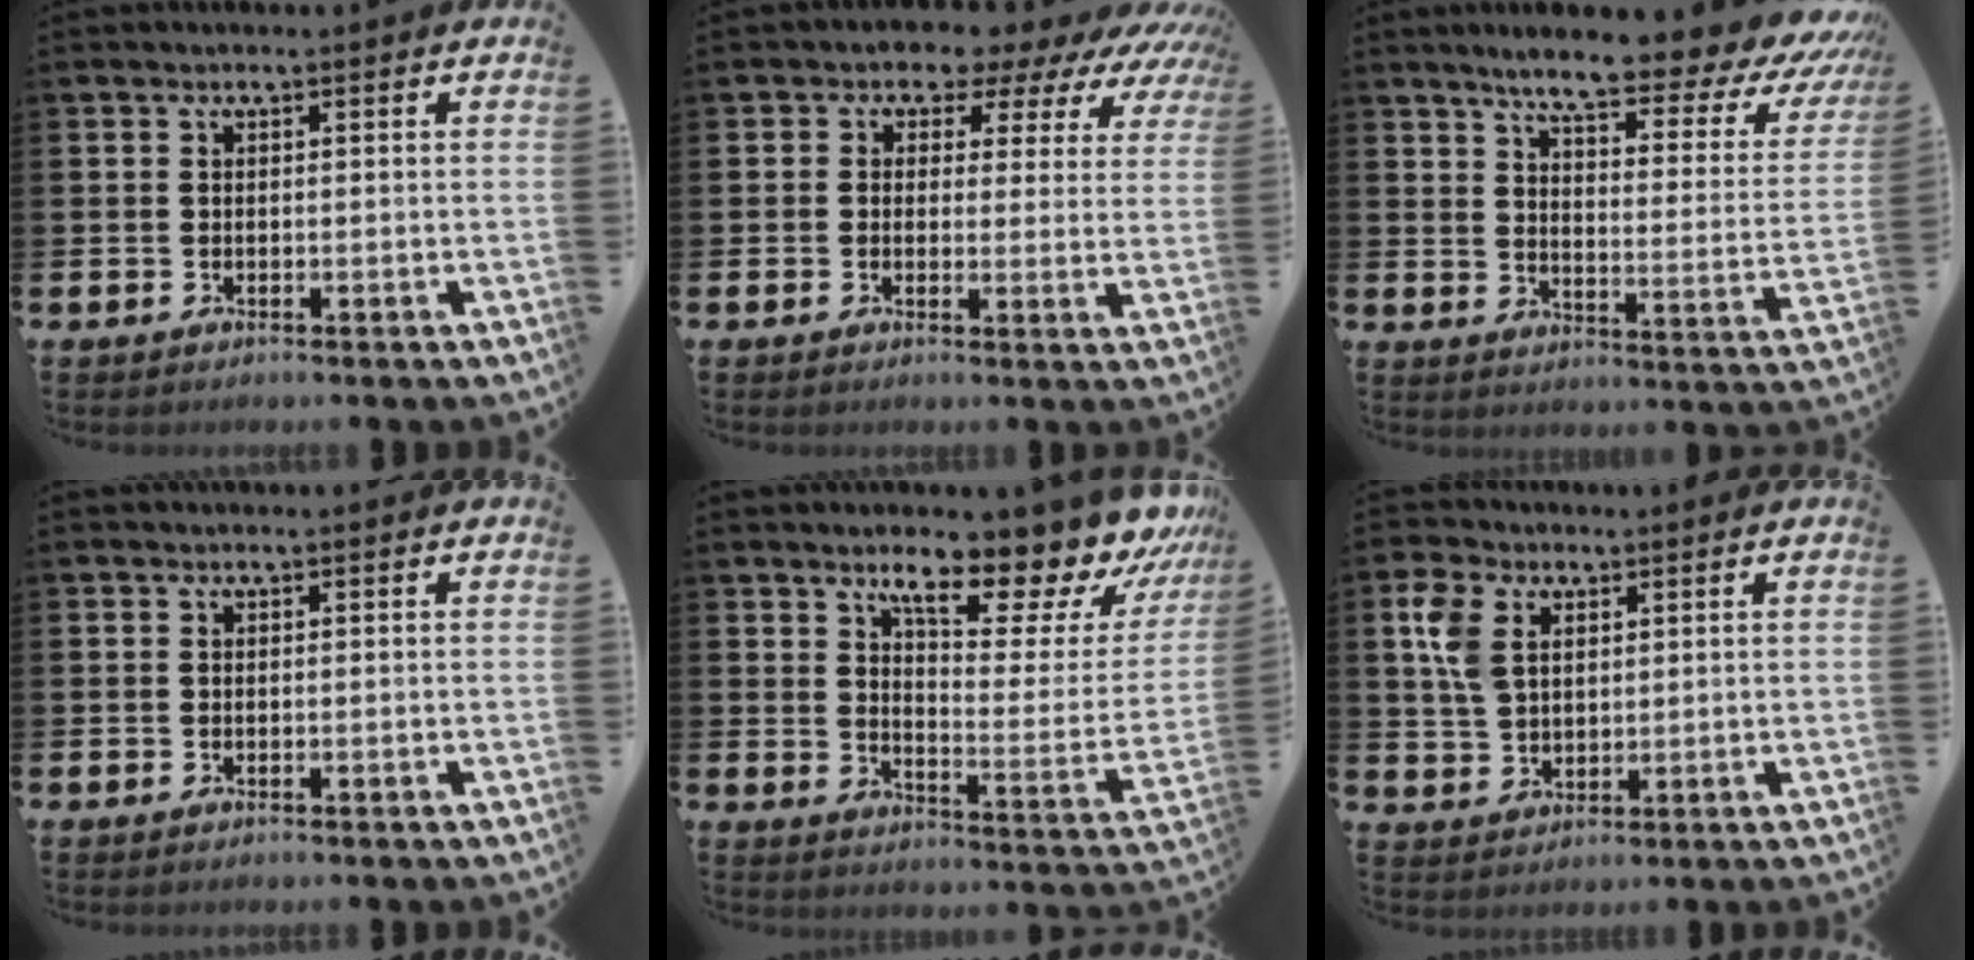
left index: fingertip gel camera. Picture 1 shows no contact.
{"total": 3.5, "force": [2.4, 2.6, 0.5], "torque": [-0.012, -0.030, 0.026]}
{"total": 8.5, "force": [6.9, 1.4, 4.6], "torque": [-0.093, -0.053, 0.105]}
{"total": 0.0}
{"total": 12.3, "force": [10.1, 3.5, 6.0], "torque": [-0.105, -0.074, 0.170]}
{"total": 6.3, "force": [3.1, 4.2, 3.6], "torque": [-0.074, 0.013, 0.055]}